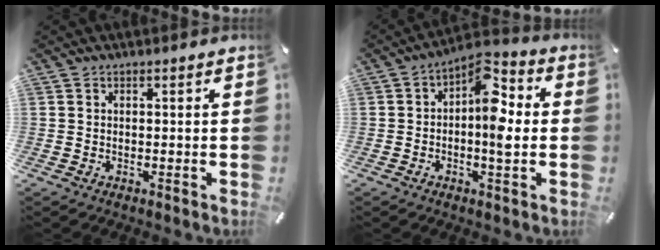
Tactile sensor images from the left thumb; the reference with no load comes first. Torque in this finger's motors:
{"motor_torque": [1.41, 2.35, 0.32, -0.01, 0.41]}